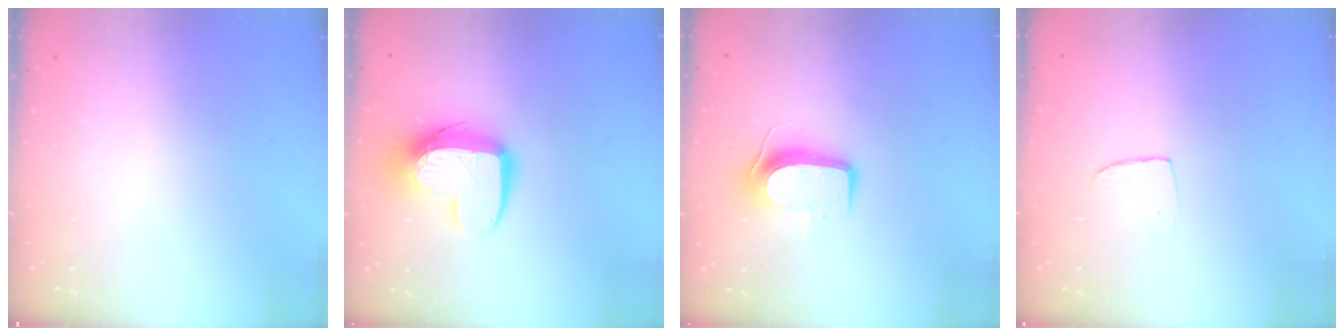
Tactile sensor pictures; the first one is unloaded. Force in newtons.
{"total": 12.3, "press": 12.3, "slide": 0.9}
{"total": 9.3, "press": 9.3, "slide": 1.1}
{"total": 3.1, "press": 3.1, "slide": 0.2}